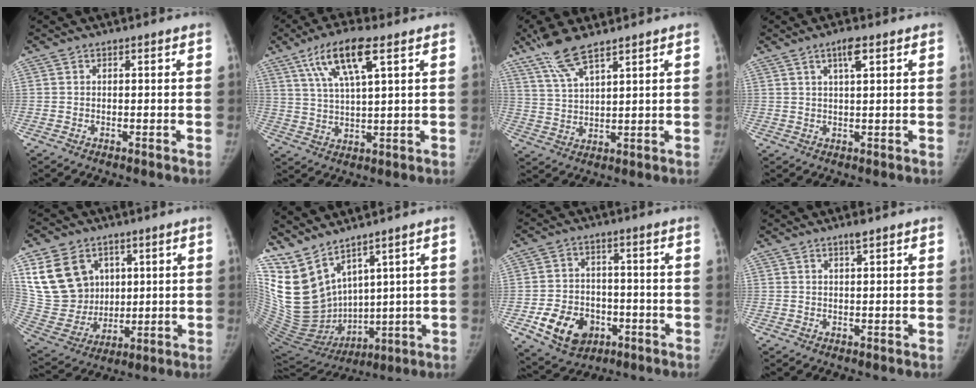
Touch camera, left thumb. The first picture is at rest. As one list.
[{"total": 10.9, "force": [5.4, 2.5, 9.1], "torque": [-0.177, -0.010, 0.104]}, {"total": 8.4, "force": [6.2, 1.9, 5.4], "torque": [-0.111, -0.022, 0.130]}, {"total": 3.7, "force": [1.9, 0.8, 3.1], "torque": [-0.057, -0.002, 0.035]}, {"total": 17.0, "force": [6.4, 13.4, 8.3], "torque": [-0.133, -0.013, 0.140]}, {"total": 14.5, "force": [9.9, 6.9, 8.0], "torque": [-0.133, -0.065, 0.229]}, {"total": 11.4, "force": [-4.3, 8.7, 6.0], "torque": [-0.077, 0.018, -0.061]}, {"total": 1.5, "force": [1.1, 0.1, 1.1], "torque": [-0.017, -0.003, 0.020]}]